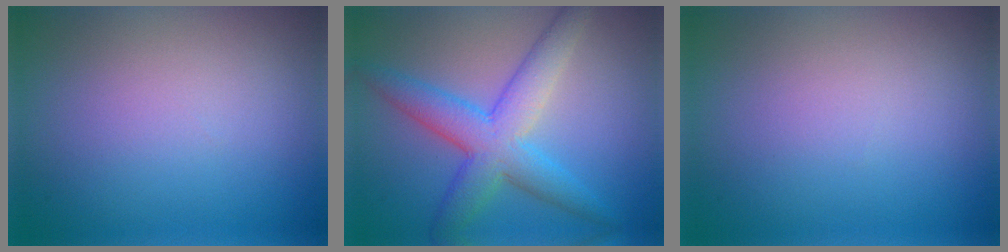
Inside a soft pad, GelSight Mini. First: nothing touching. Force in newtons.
{"total": 6.0, "press": 6.0, "slide": 0.1}
{"total": 0.0}